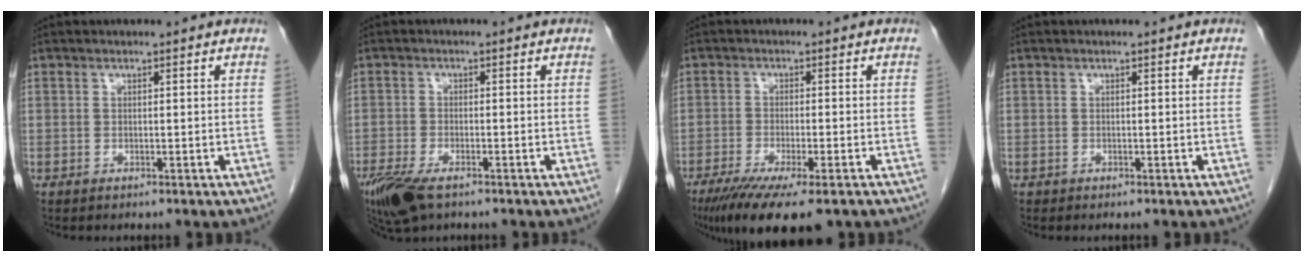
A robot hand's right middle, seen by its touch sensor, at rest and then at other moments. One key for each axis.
{"total": 7.1, "fx": -4.8, "fy": 2.6, "fz": 4.6, "tx": -0.090, "ty": -0.014, "tz": -0.086}
{"total": 11.7, "fx": -8.2, "fy": 2.0, "fz": 8.1, "tx": -0.128, "ty": -0.027, "tz": -0.128}
{"total": 0.0}